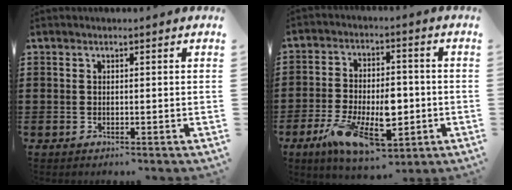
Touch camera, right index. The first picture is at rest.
{"total": 13.0, "force": [-4.6, 6.2, 10.5], "torque": [-0.178, 0.006, -0.076]}